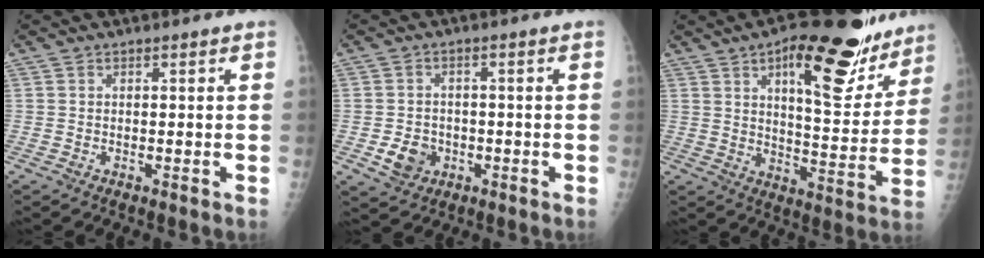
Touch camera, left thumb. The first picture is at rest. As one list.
[{"total": 5.3, "force": [-1.6, 4.4, 2.4], "torque": [-0.027, 0.006, -0.021]}, {"total": 22.1, "force": [13.1, 8.4, 15.7], "torque": [-0.165, -0.050, 0.193]}]